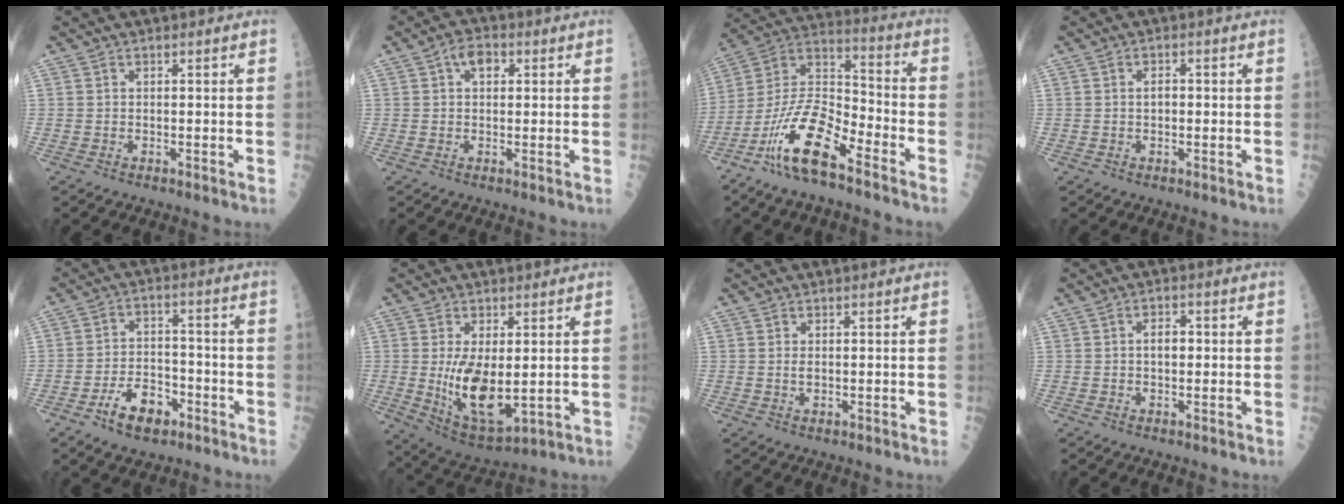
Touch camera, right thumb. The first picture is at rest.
{"total": 4.2, "force": [1.4, 2.7, 3.0], "torque": [-0.031, 0.009, 0.019]}
{"total": 16.6, "force": [-9.7, 5.1, 12.4], "torque": [-0.241, 0.066, -0.188]}
{"total": 2.1, "force": [0.1, 1.2, 1.7], "torque": [-0.025, 0.003, 0.001]}
{"total": 8.9, "force": [-4.8, 5.0, 5.6], "torque": [-0.077, 0.035, -0.080]}
{"total": 12.2, "force": [-0.1, 5.7, 10.8], "torque": [-0.185, -0.024, 0.019]}
{"total": 1.0, "force": [0.2, 0.4, 0.9], "torque": [-0.017, -0.004, 0.006]}
{"total": 3.2, "force": [0.2, 1.9, 2.6], "torque": [-0.036, 0.006, 0.002]}